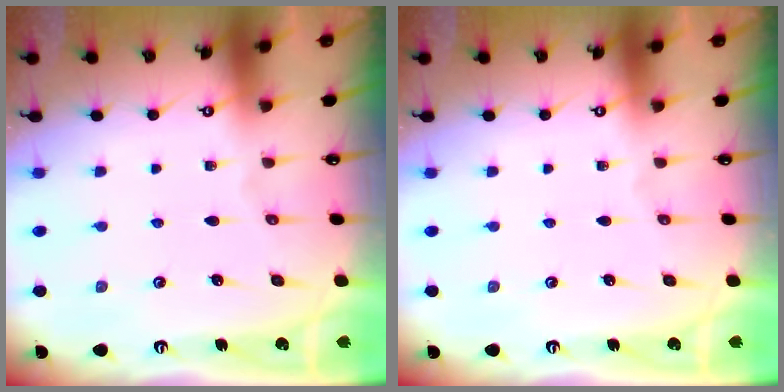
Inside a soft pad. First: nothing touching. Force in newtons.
{"total": 0.0}